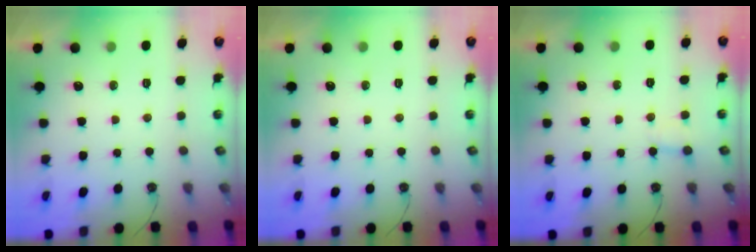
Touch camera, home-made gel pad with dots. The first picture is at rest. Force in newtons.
{"total": 0.0}
{"total": 3.4, "press": 3.4, "slide": 0.2}